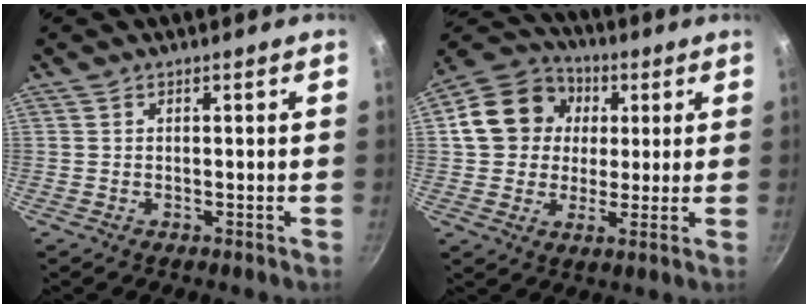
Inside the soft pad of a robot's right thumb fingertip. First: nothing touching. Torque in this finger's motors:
{"motor_torque": [-0.32, 0.83, -0.12, -0.25, 0.18]}